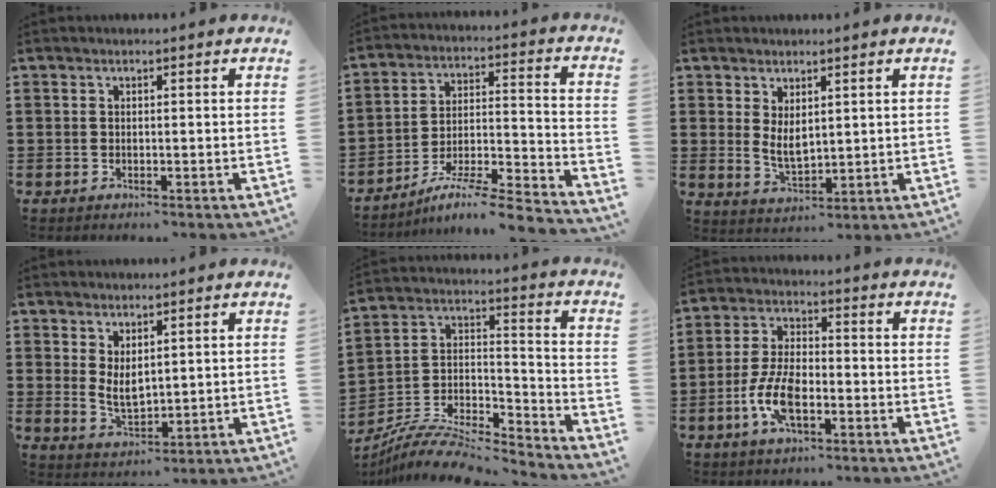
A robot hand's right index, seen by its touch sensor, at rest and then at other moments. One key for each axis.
{"total": 7.5, "fx": -6.6, "fy": 0.0, "fz": 3.5, "tx": -0.057, "ty": -0.005, "tz": -0.131}
{"total": 3.9, "fx": 1.3, "fy": 2.1, "fz": 3.0, "tx": -0.054, "ty": 0.000, "tz": 0.025}
{"total": 3.7, "fx": 1.5, "fy": 2.0, "fz": 2.7, "tx": -0.057, "ty": 0.001, "tz": 0.030}
{"total": 8.5, "fx": -8.0, "fy": 2.0, "fz": 2.3, "tx": -0.041, "ty": 0.010, "tz": -0.157}
{"total": 7.9, "fx": -2.6, "fy": 3.8, "fz": 6.5, "tx": -0.150, "ty": -0.001, "tz": -0.054}